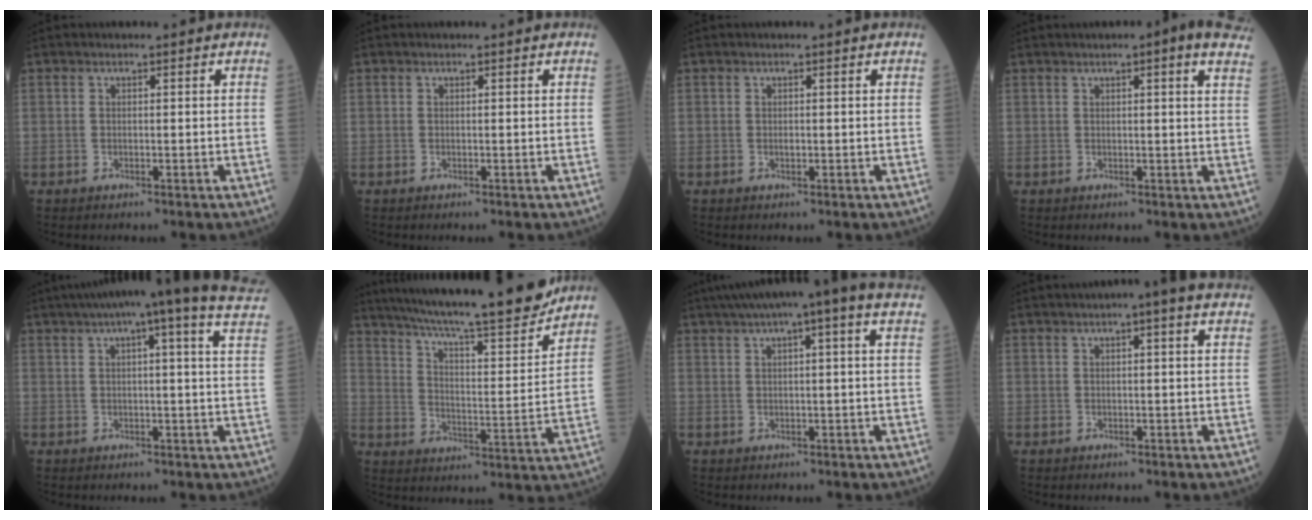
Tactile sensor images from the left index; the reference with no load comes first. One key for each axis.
{"total": 0.0}
{"total": 0.6, "fx": 0.0, "fy": 0.4, "fz": 0.5, "tx": -0.013, "ty": 0.002, "tz": 0.003}
{"total": 9.5, "fx": 6.6, "fy": 1.2, "fz": 6.7, "tx": -0.081, "ty": 0.010, "tz": 0.070}
{"total": 19.7, "fx": 16.0, "fy": 0.6, "fz": 11.4, "tx": -0.181, "ty": 0.020, "tz": 0.197}
{"total": 24.1, "fx": 21.1, "fy": 1.6, "fz": 11.5, "tx": -0.199, "ty": -0.023, "tz": 0.308}
{"total": 12.2, "fx": 8.8, "fy": 0.8, "fz": 8.3, "tx": -0.144, "ty": 0.049, "tz": 0.125}
{"total": 5.9, "fx": 4.2, "fy": 0.5, "fz": 4.1, "tx": -0.061, "ty": 0.032, "tz": 0.061}